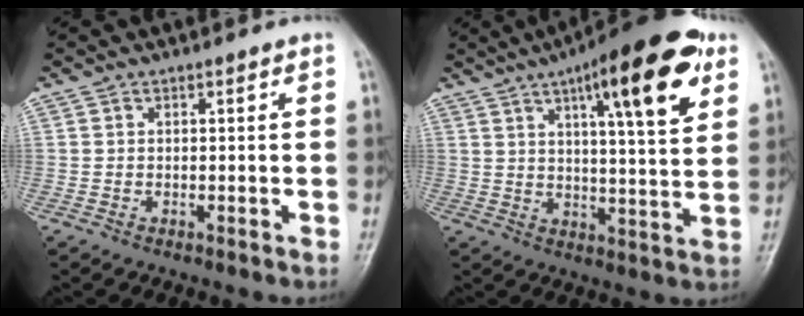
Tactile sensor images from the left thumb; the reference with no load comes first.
{"total": 18.5, "force": [9.1, 4.6, 15.4], "torque": [-0.202, -0.025, 0.128]}